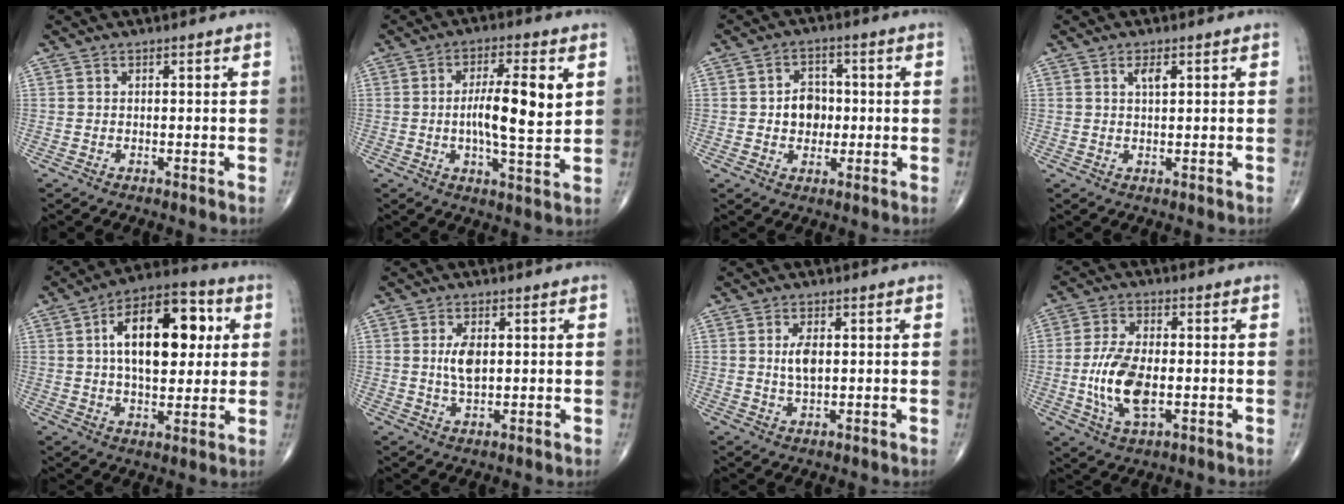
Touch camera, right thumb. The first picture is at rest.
{"total": 10.8, "force": [1.6, 2.8, 10.3], "torque": [-0.165, -0.007, 0.024]}
{"total": 6.0, "force": [-0.1, 4.8, 3.6], "torque": [-0.025, 0.011, -0.005]}
{"total": 2.2, "force": [0.9, 0.8, 1.9], "torque": [-0.030, -0.004, 0.016]}
{"total": 18.5, "force": [4.1, 9.6, 15.3], "torque": [-0.208, 0.010, 0.057]}
{"total": 4.9, "force": [0.7, 2.4, 4.1], "torque": [-0.077, -0.008, 0.014]}
{"total": 4.1, "force": [0.7, 2.0, 3.5], "torque": [-0.065, -0.007, 0.013]}
{"total": 11.0, "force": [-1.6, 5.3, 9.5], "torque": [-0.189, 0.001, -0.029]}